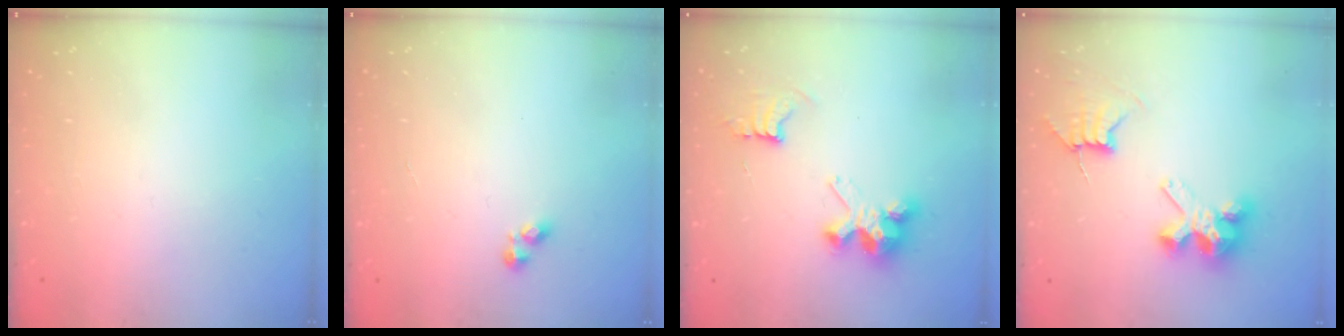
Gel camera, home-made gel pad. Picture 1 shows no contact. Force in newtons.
{"total": 1.8, "press": 1.7, "slide": 0.3}
{"total": 9.8, "press": 9.8, "slide": 0.8}
{"total": 7.5, "press": 7.5, "slide": 0.6}